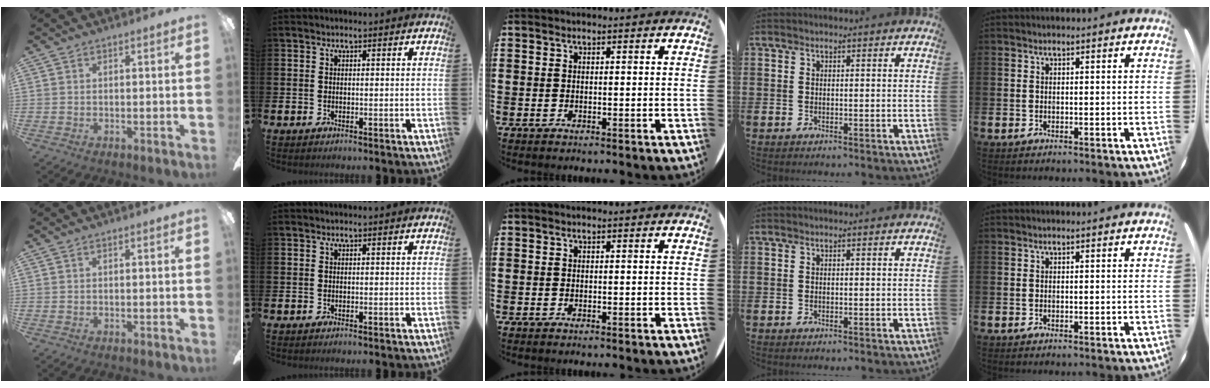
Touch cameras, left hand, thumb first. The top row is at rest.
{}